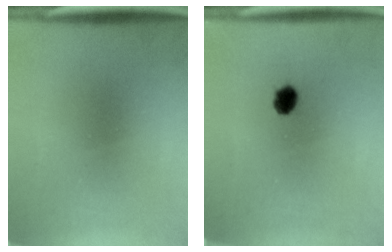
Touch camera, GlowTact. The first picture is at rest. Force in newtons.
{"total": 2.9}